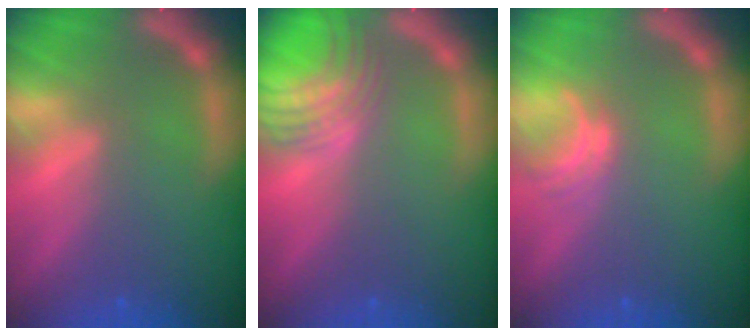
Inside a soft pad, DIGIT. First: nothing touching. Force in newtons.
{"total": 7.0}
{"total": 2.0}